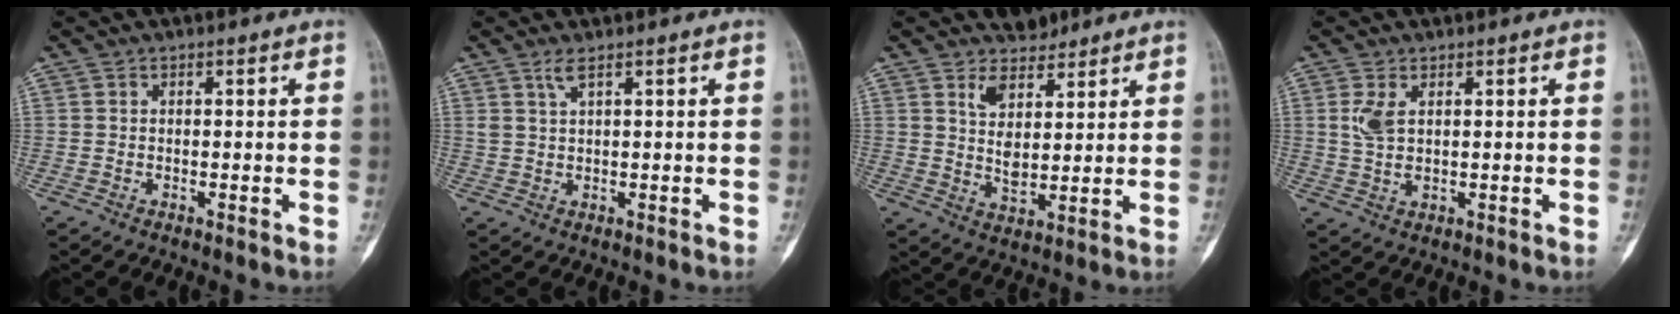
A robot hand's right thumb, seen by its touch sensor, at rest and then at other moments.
{"total": 2.2, "force": [1.4, 0.1, 1.7], "torque": [-0.043, -0.006, 0.035]}
{"total": 6.7, "force": [4.8, 3.8, 2.8], "torque": [-0.032, -0.040, 0.091]}
{"total": 4.0, "force": [1.3, 1.9, 3.3], "torque": [-0.074, -0.007, 0.031]}